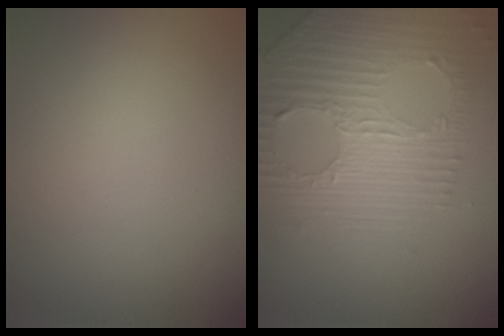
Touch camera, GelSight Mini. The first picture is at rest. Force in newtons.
{"total": 7.1, "press": 4.7, "slide": 5.3}